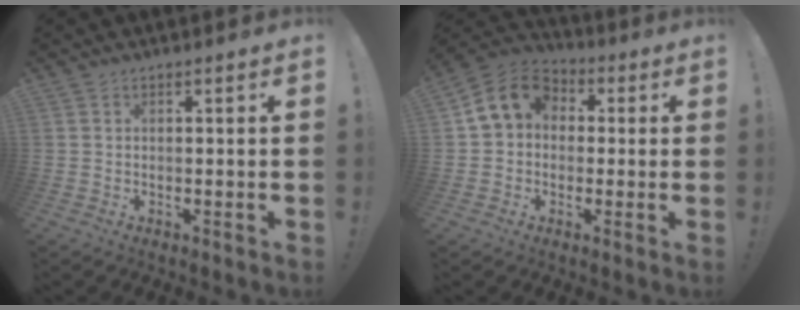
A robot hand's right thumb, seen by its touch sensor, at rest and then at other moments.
{"total": 11.5, "force": [2.3, 9.4, 6.3], "torque": [-0.102, 0.008, 0.050]}